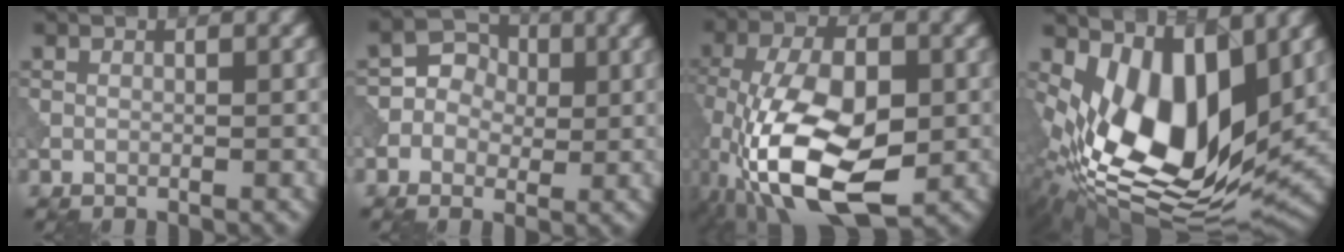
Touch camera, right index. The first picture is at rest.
{"total": 4.1, "force": [0.0, 3.7, 1.9], "torque": [-0.015, 0.012, -0.020]}
{"total": 13.3, "force": [-4.9, 6.3, 10.6], "torque": [-0.218, -0.014, -0.094]}
{"total": 13.3, "force": [2.1, 7.0, 11.1], "torque": [-0.200, -0.014, 0.033]}